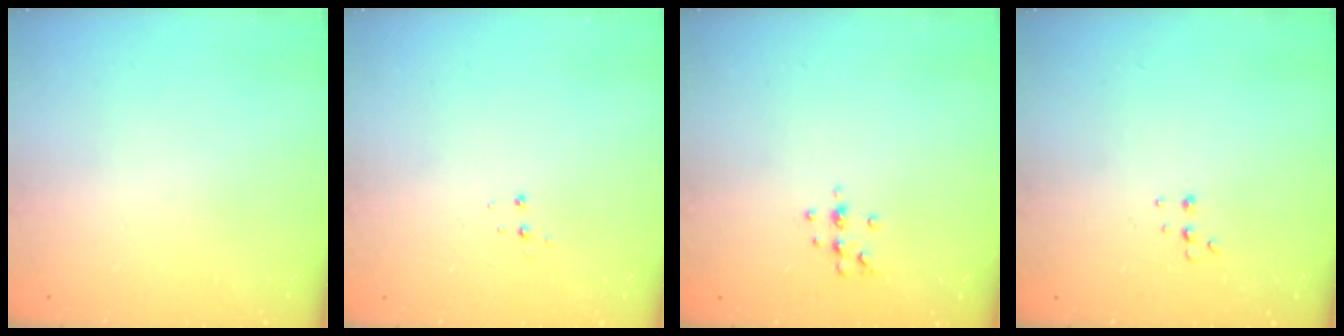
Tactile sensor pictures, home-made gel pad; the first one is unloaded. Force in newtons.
{"total": 5.2, "press": 5.2, "slide": 0.3}
{"total": 5.4, "press": 5.2, "slide": 1.4}
{"total": 4.0, "press": 4.0, "slide": 0.8}